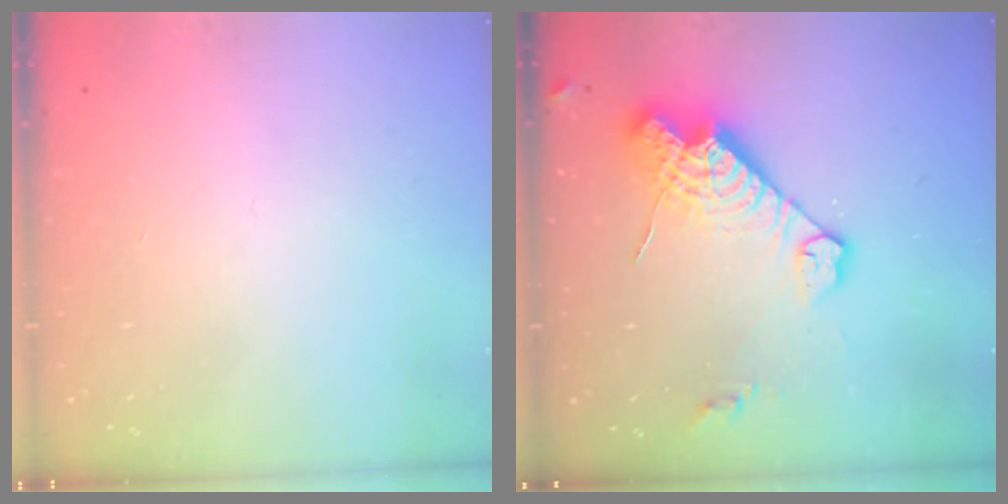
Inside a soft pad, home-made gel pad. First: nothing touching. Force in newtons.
{"total": 16.3, "press": 16.2, "slide": 1.5}